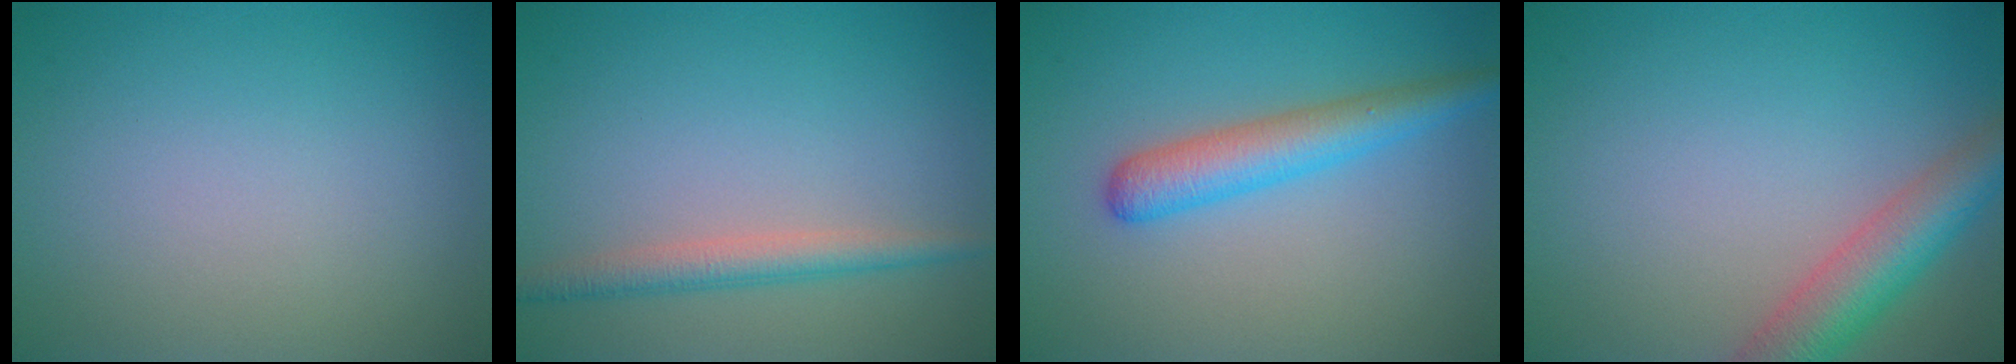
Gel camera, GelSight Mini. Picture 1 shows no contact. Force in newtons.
{"total": 2.6, "press": 2.6, "slide": 0.1}
{"total": 3.9, "press": 3.9, "slide": 0.1}
{"total": 5.3, "press": 5.3, "slide": 0.3}